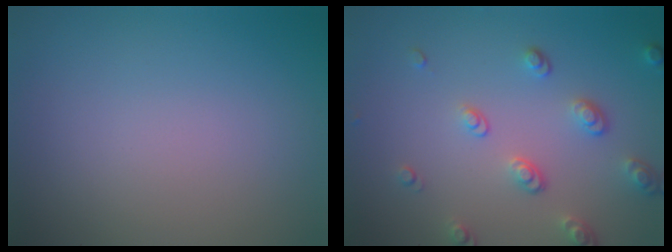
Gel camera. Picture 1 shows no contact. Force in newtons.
{"total": 3.3, "press": 2.6, "slide": 2.1}